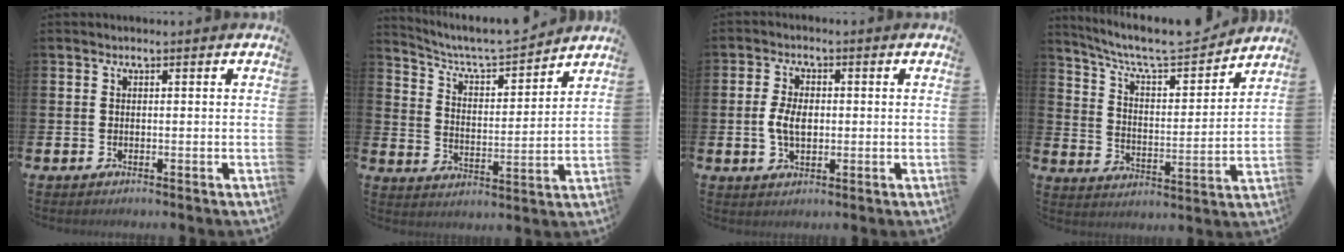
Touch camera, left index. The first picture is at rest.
{"total": 6.9, "force": [6.5, 1.2, 1.9], "torque": [-0.068, -0.048, 0.110]}
{"total": 4.3, "force": [-0.1, 2.6, 3.4], "torque": [-0.062, 0.001, -0.009]}
{"total": 8.8, "force": [8.0, 1.8, 3.2], "torque": [-0.088, -0.059, 0.136]}